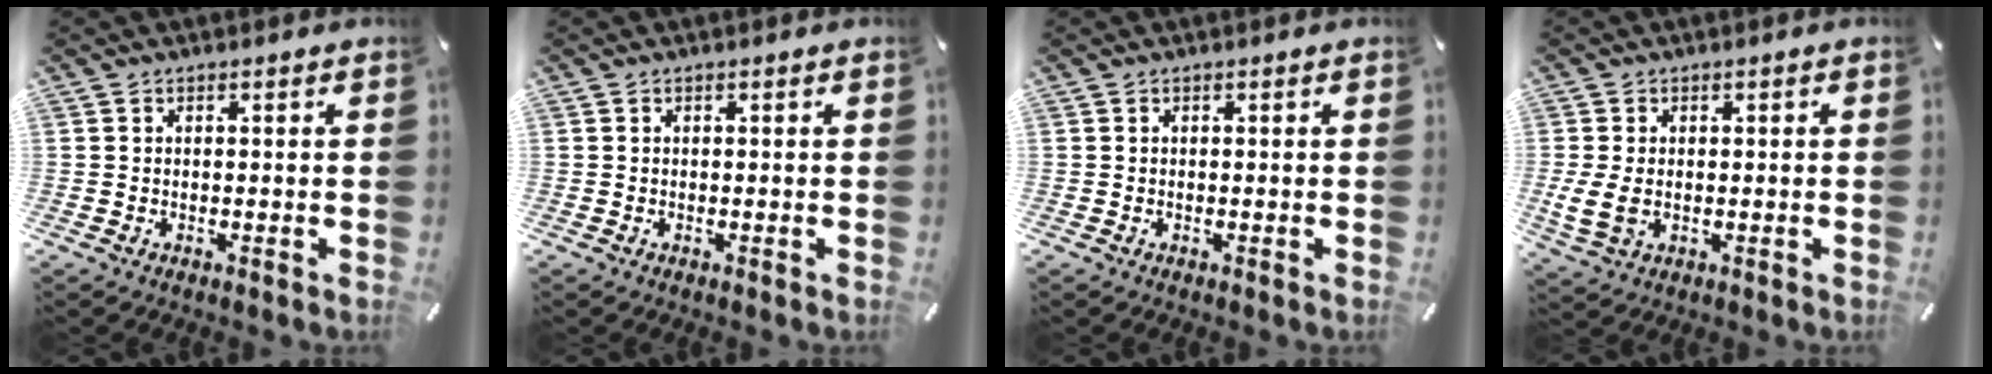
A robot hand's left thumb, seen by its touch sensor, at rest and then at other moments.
{"total": 0.0}
{"total": 0.0}
{"total": 5.7, "force": [-0.6, 4.0, 4.1], "torque": [-0.089, -0.004, -0.014]}